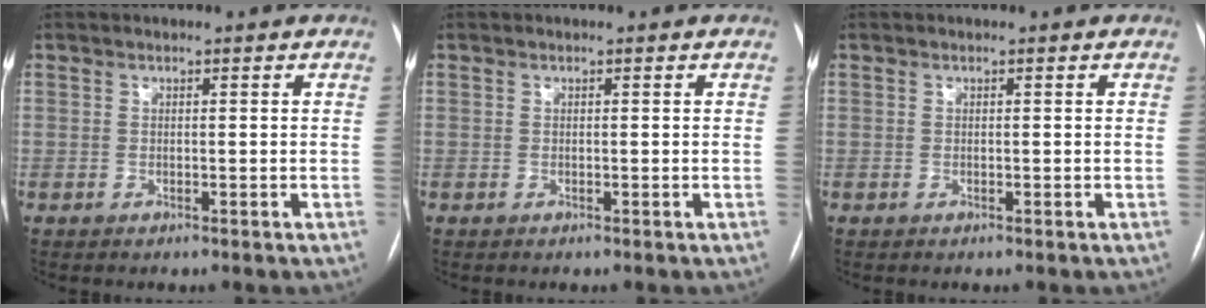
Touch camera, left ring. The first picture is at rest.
{"total": 0.0}
{"total": 0.0}